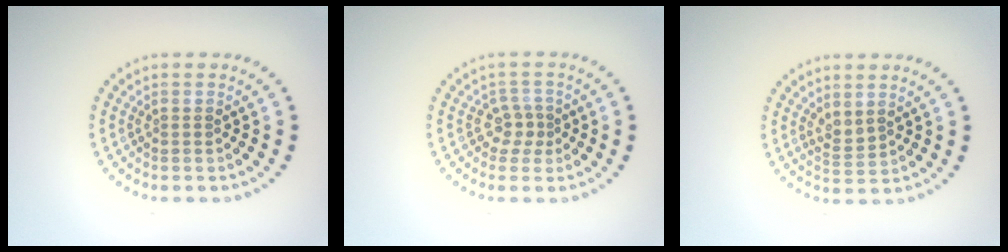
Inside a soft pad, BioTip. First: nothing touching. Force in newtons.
{"total": 2.0, "press": 1.5, "slide": 1.3}
{"total": 1.4, "press": 1.1, "slide": 0.8}